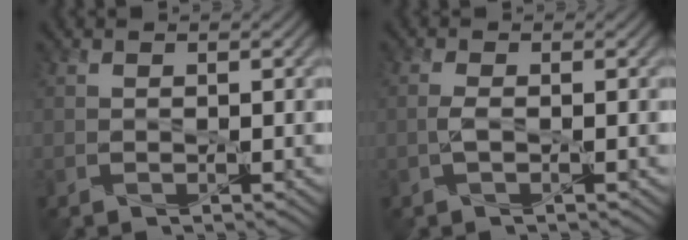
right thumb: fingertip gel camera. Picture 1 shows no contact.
{"total": 1.2, "force": [-0.3, 0.3, 1.1], "torque": [-0.027, 0.002, -0.009]}